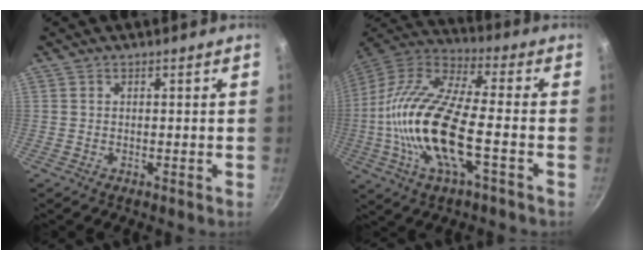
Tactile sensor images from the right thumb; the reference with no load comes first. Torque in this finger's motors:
{"motor_torque": [0.02, 1.59, 2.27, -0.48, 0.48]}